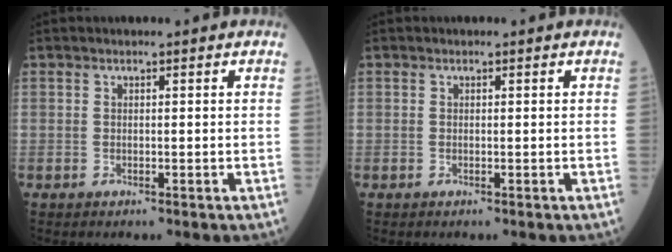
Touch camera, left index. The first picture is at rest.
{"total": 0.0}